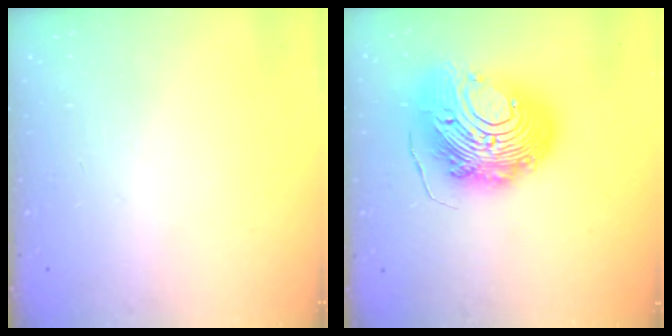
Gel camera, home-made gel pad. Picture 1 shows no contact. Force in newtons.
{"total": 20.9, "press": 20.8, "slide": 2.0}